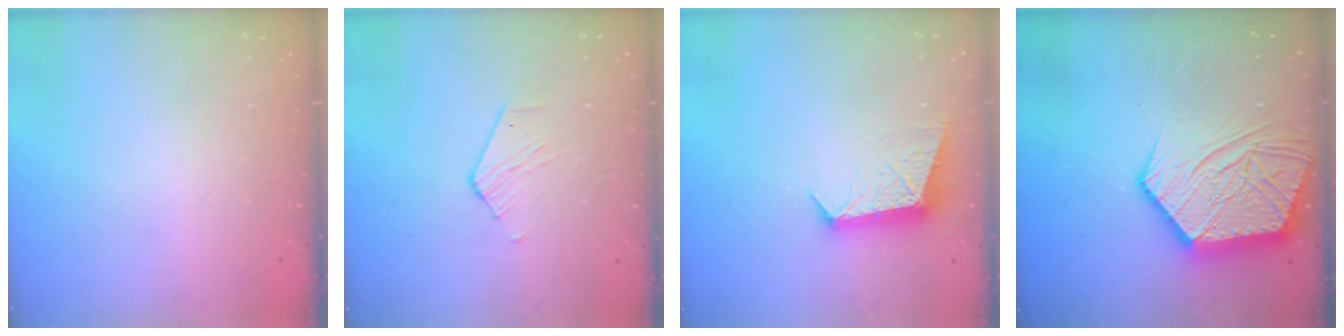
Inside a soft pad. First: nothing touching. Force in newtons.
{"total": 2.4, "press": 2.4, "slide": 0.2}
{"total": 9.3, "press": 9.3, "slide": 0.6}
{"total": 19.1, "press": 19.0, "slide": 1.6}